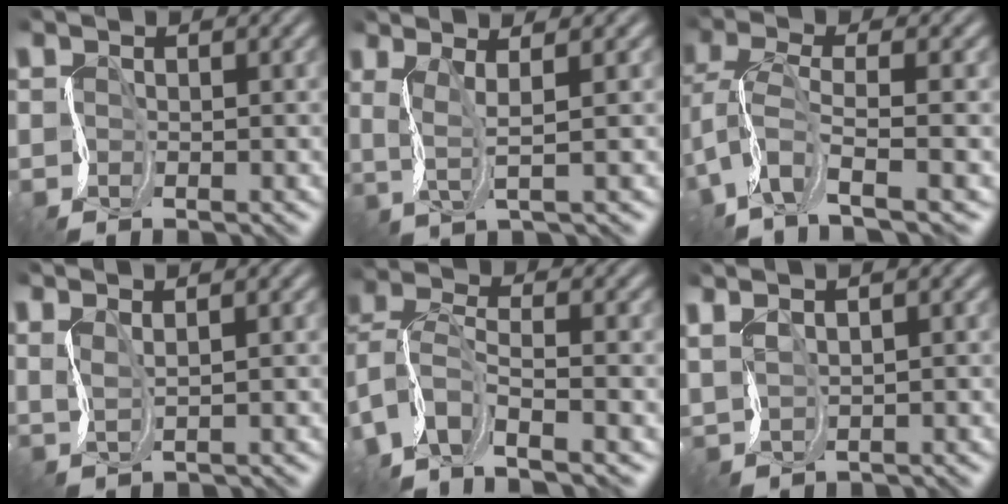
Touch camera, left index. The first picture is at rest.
{"total": 2.9, "force": [0.8, 0.1, 2.7], "torque": [-0.060, 0.005, 0.012]}
{"total": 5.4, "force": [-1.1, 2.2, 4.8], "torque": [-0.108, 0.000, -0.038]}
{"total": 2.2, "force": [1.5, 0.6, 1.5], "torque": [-0.029, 0.008, 0.014]}
{"total": 7.3, "force": [-3.7, 3.6, 5.1], "torque": [-0.114, -0.009, -0.072]}
{"total": 3.4, "force": [2.5, 1.4, 1.9], "torque": [-0.044, 0.029, 0.038]}